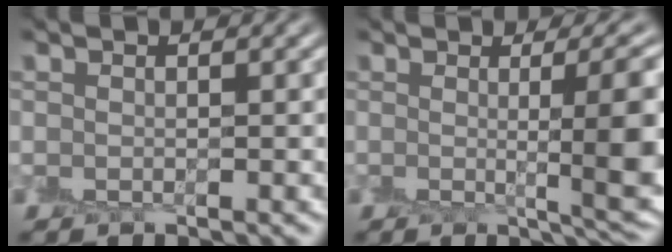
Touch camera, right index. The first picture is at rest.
{"total": 8.5, "force": [0.1, 2.2, 8.2], "torque": [-0.082, 0.002, 0.006]}